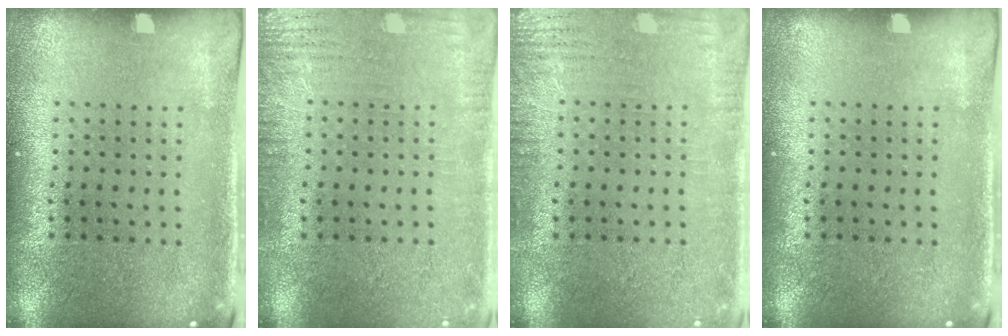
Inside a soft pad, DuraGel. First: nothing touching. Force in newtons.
{"total": 2.9, "press": 2.9, "slide": 0.4}
{"total": 2.9, "press": 2.9, "slide": 0.4}
{"total": 0.0}